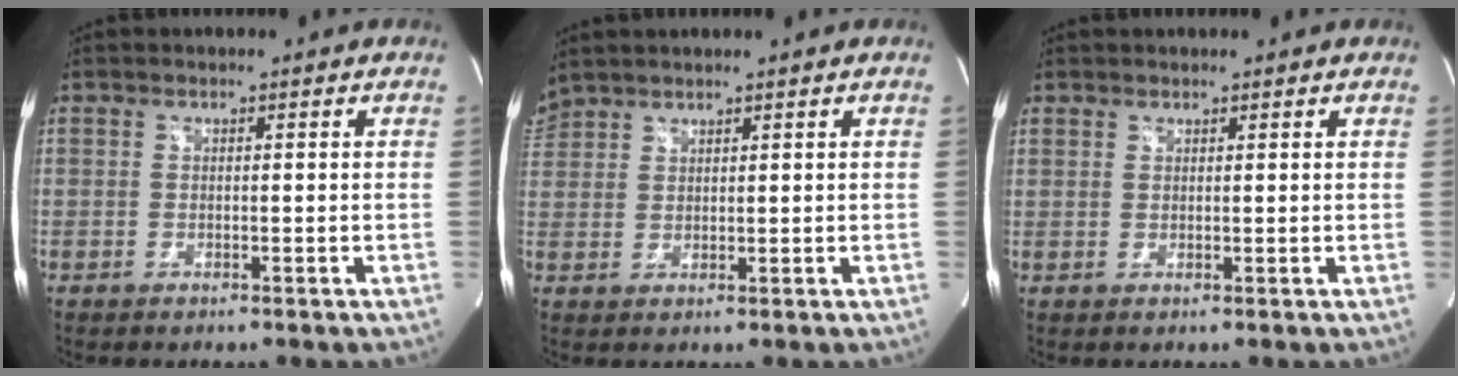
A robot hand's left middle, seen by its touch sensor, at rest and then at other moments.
{"total": 3.8, "force": [3.6, 1.1, 0.5], "torque": [-0.021, 0.026, 0.077]}
{"total": 1.1, "force": [0.8, 0.7, -0.1], "torque": [0.006, 0.002, 0.010]}